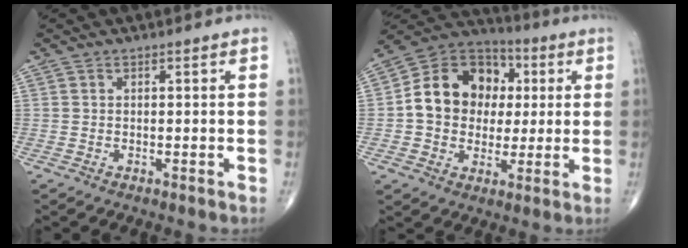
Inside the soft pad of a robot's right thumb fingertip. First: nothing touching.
{"total": 16.1, "force": [1.6, 13.2, 9.0], "torque": [-0.111, 0.022, 0.021]}